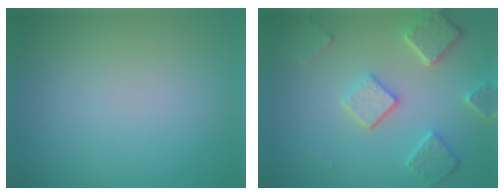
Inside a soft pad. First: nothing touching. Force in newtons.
{"total": 5.0, "press": 3.9, "slide": 3.1}